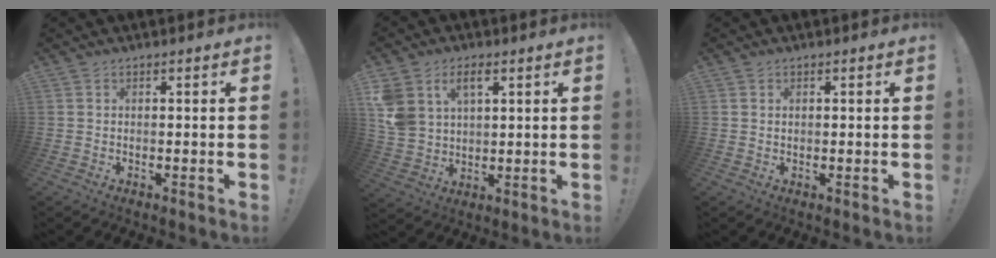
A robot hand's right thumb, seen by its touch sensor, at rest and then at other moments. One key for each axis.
{"total": 9.3, "fx": 4.5, "fy": 6.4, "fz": 5.0, "tx": -0.097, "ty": -0.013, "tz": 0.088}
{"total": 0.6, "fx": 0.5, "fy": 0.4, "fz": 0.2, "tx": -0.004, "ty": 0.001, "tz": 0.010}